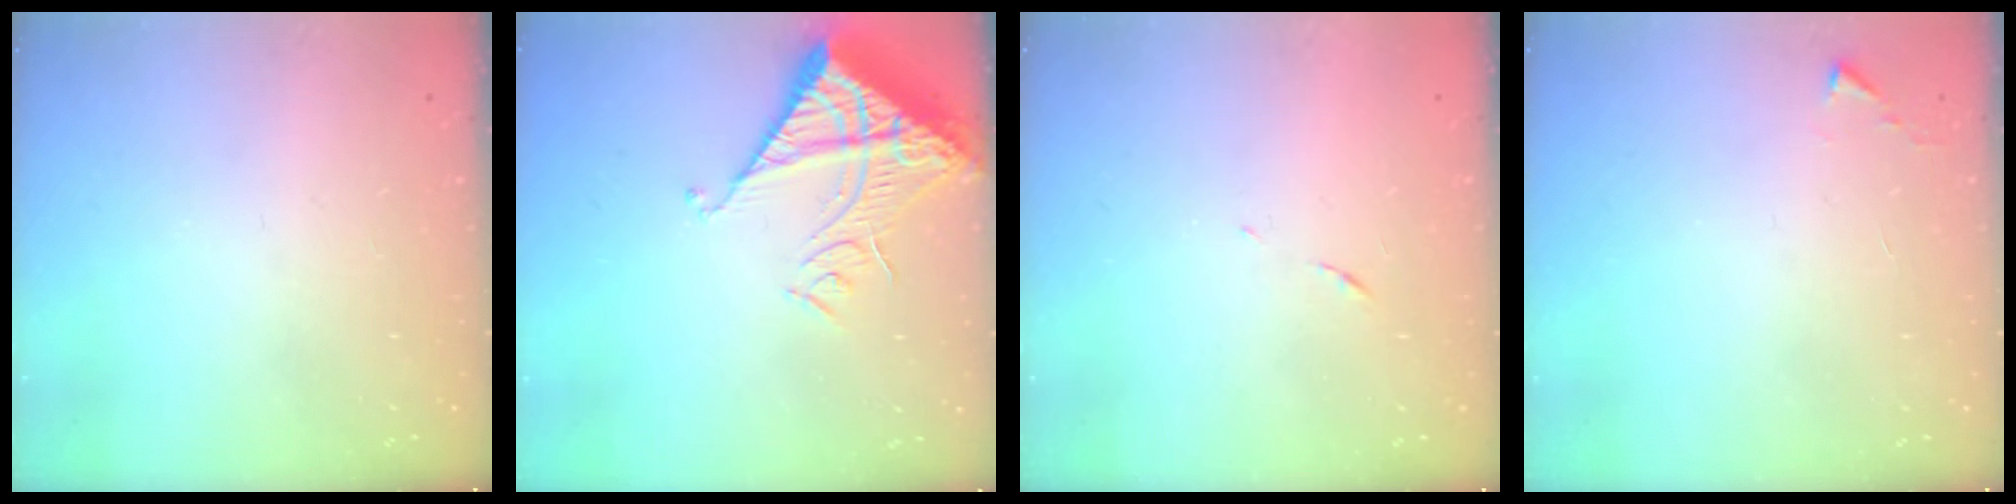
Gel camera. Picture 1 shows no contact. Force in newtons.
{"total": 13.1, "press": 13.0, "slide": 1.7}
{"total": 5.0, "press": 5.0, "slide": 0.3}
{"total": 2.7, "press": 2.7, "slide": 0.5}